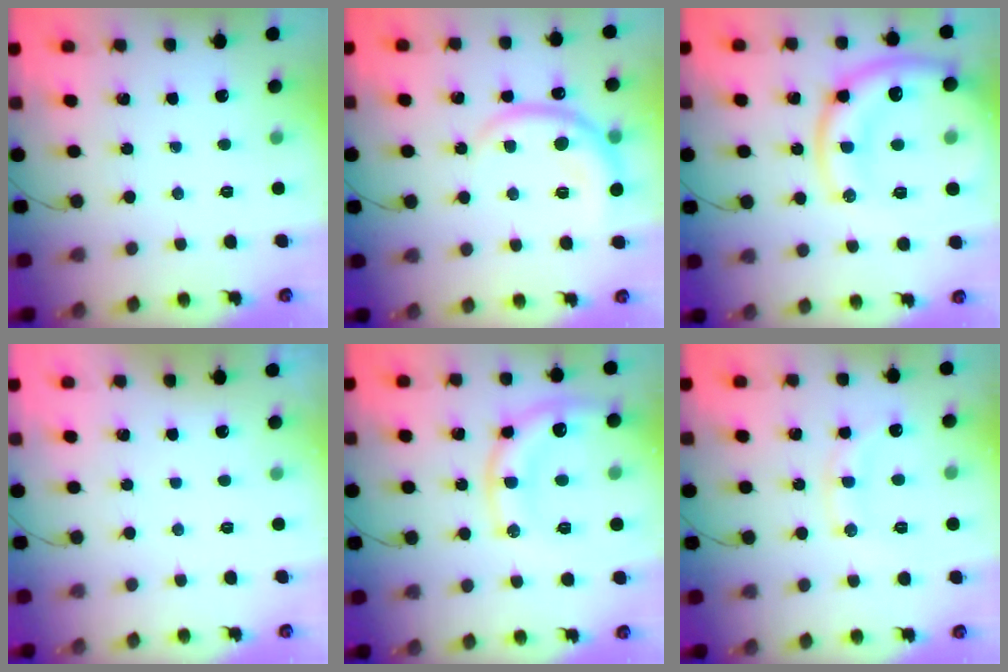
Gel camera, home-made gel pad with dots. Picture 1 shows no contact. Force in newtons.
{"total": 9.3, "press": 9.2, "slide": 0.5}
{"total": 19.9, "press": 19.7, "slide": 2.6}
{"total": 2.9, "press": 2.9, "slide": 0.1}
{"total": 14.8, "press": 14.7, "slide": 1.7}
{"total": 10.4, "press": 10.4, "slide": 0.5}